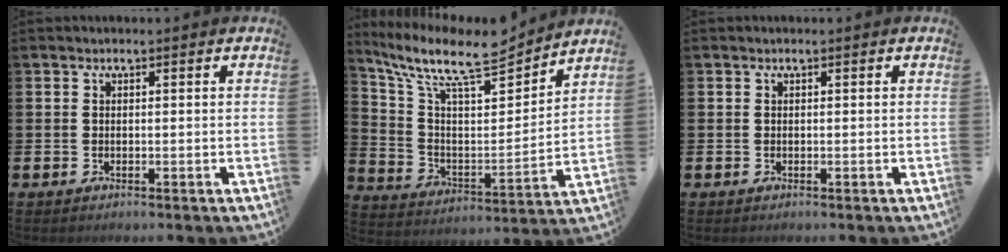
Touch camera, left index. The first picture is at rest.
{"total": 10.8, "force": [9.0, 2.4, 5.4], "torque": [-0.133, -0.063, 0.149]}
{"total": 0.0}